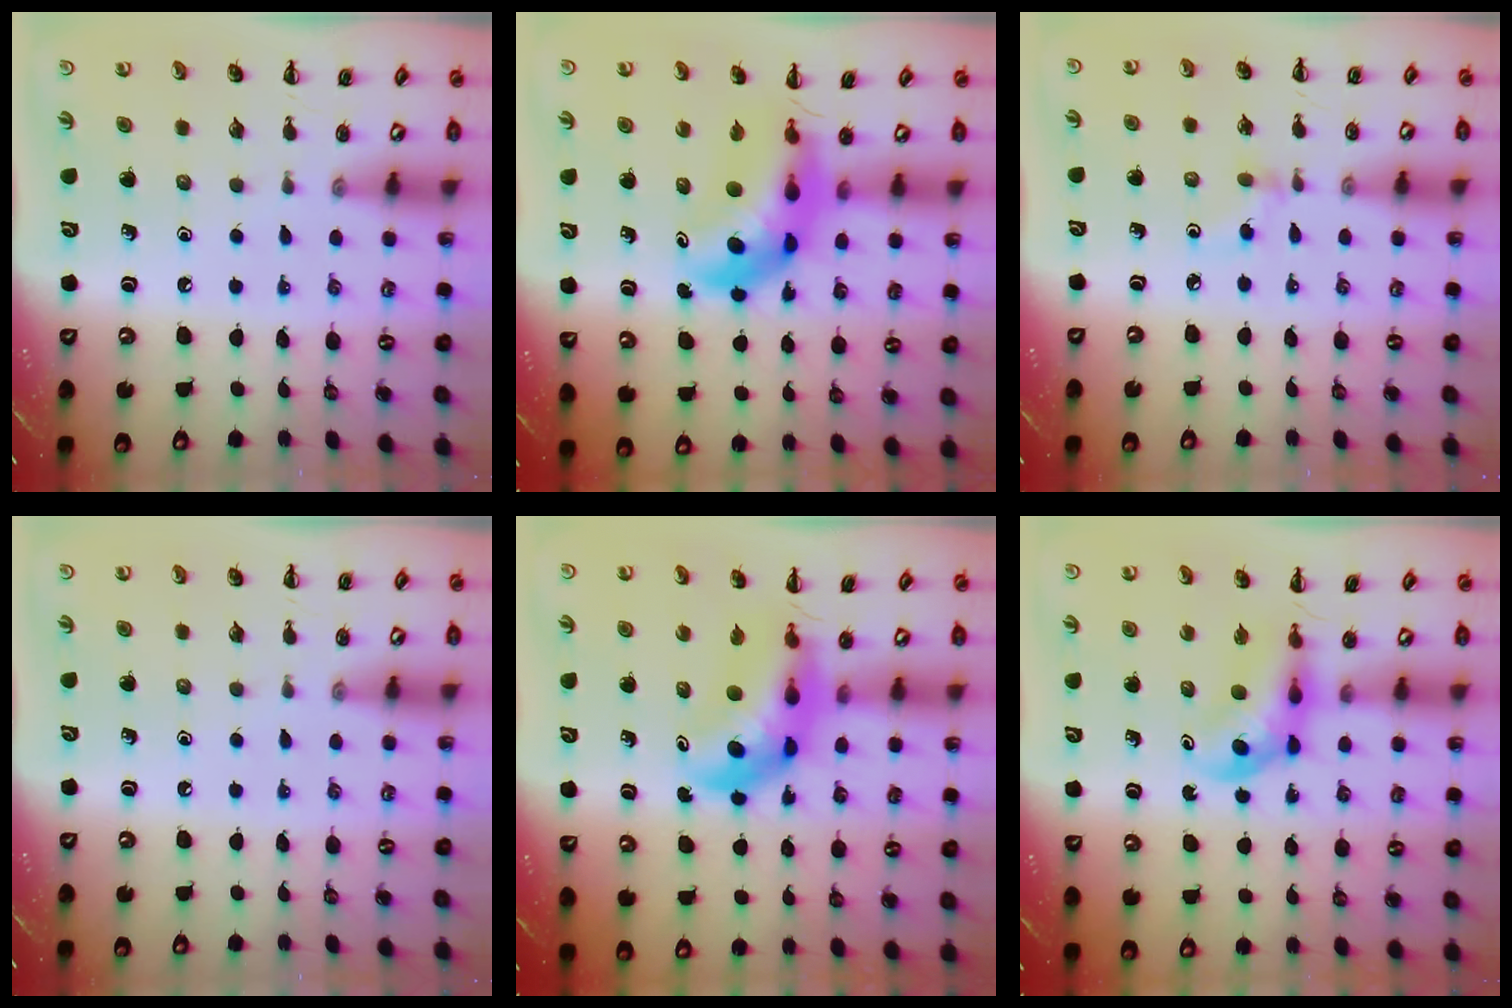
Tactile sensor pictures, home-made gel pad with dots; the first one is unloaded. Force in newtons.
{"total": 7.4, "press": 7.2, "slide": 1.8}
{"total": 3.0, "press": 2.8, "slide": 1.2}
{"total": 0.0}
{"total": 6.5, "press": 6.3, "slide": 1.7}
{"total": 4.7, "press": 4.6, "slide": 0.9}